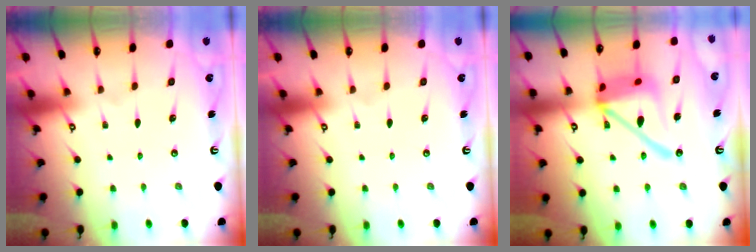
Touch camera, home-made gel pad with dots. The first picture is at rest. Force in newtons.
{"total": 0.0}
{"total": 17.9, "press": 17.8, "slide": 1.8}